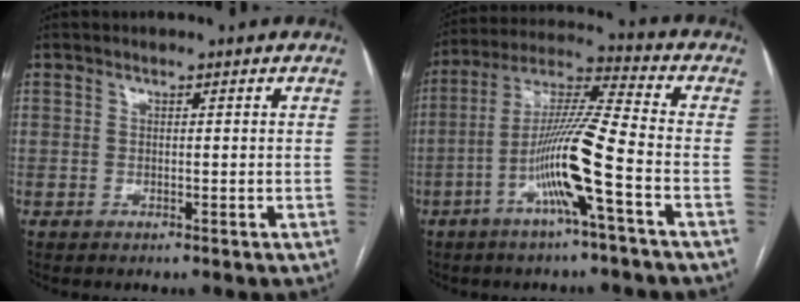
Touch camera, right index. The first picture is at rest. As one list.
[{"total": 12.4, "force": [-4.7, -0.8, 11.5], "torque": [-0.223, 0.008, -0.093]}]